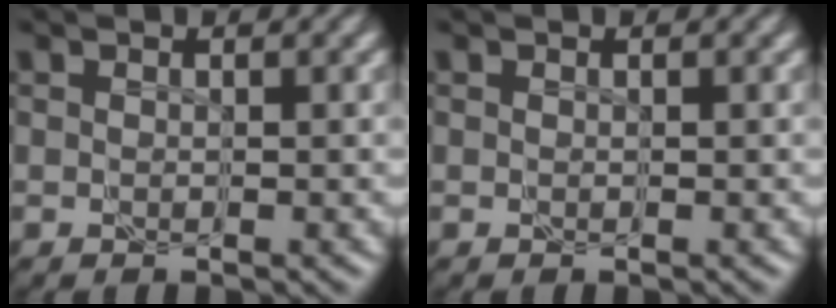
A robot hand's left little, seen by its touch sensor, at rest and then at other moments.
{"total": 0.0}